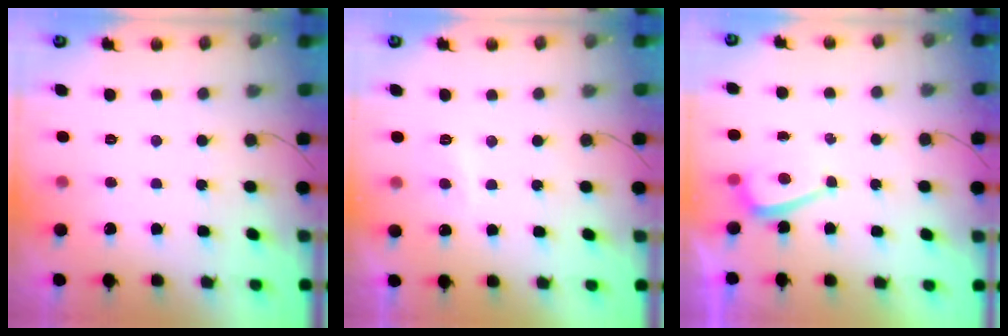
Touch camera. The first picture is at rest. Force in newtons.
{"total": 3.4, "press": 3.3, "slide": 0.9}
{"total": 3.5, "press": 3.5, "slide": 0.4}